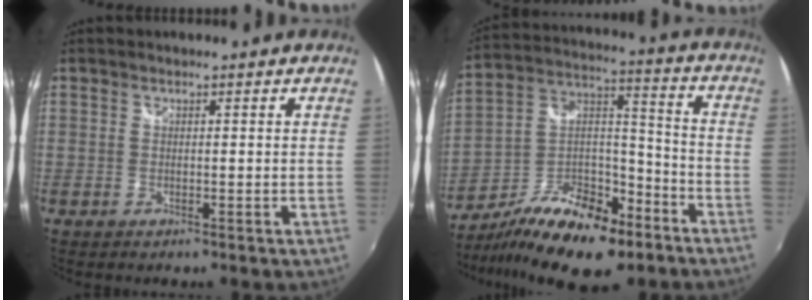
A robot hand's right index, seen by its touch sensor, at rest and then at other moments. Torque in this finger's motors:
{"motor_torque": [-0.19, -1.20, -0.10, -0.16]}